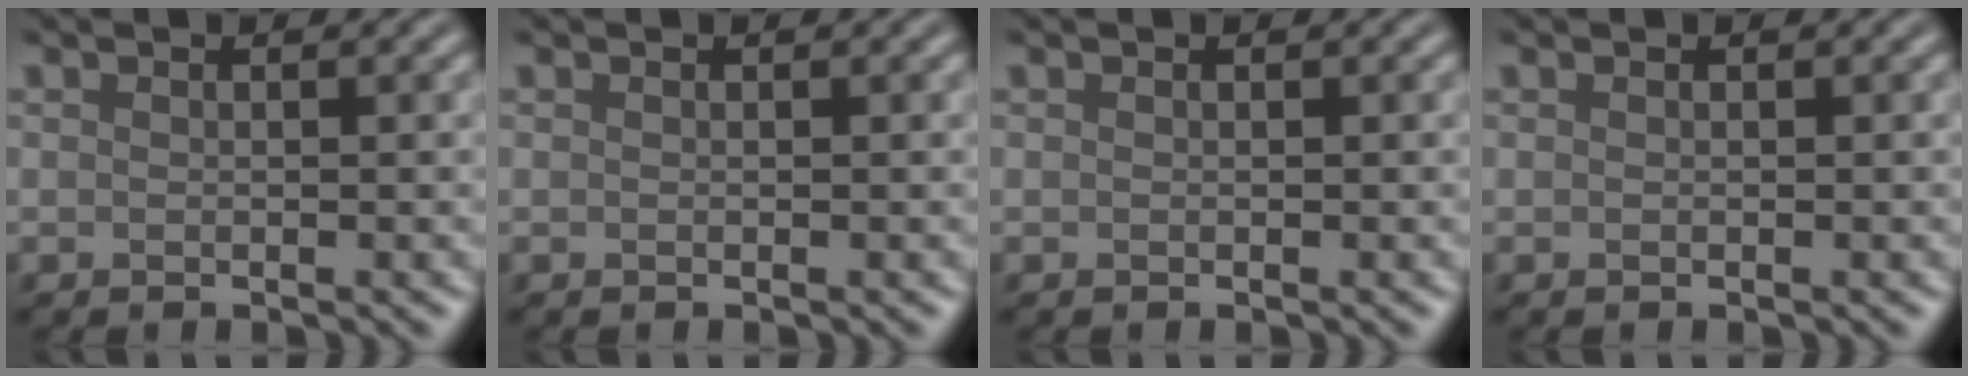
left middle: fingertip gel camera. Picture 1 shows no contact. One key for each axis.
{"total": 0.0}
{"total": 0.0}
{"total": 0.0}